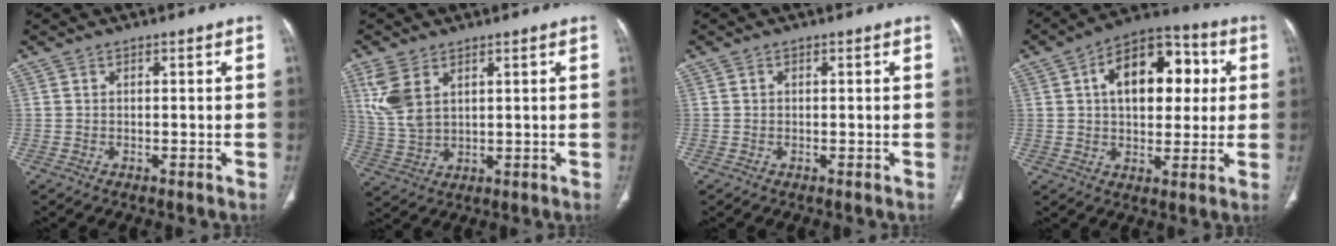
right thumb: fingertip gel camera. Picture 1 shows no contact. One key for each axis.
{"total": 8.1, "fx": 3.6, "fy": 4.5, "fz": 5.7, "tx": -0.127, "ty": -0.008, "tz": 0.084}
{"total": 0.0}
{"total": 17.0, "fx": 3.8, "fy": 10.1, "fz": 13.1, "tx": -0.157, "ty": 0.018, "tz": 0.054}